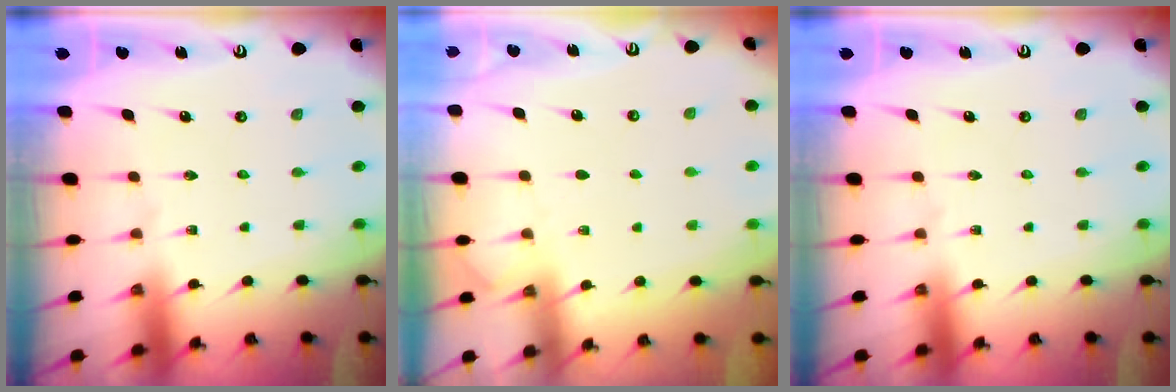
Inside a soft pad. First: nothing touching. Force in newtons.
{"total": 3.6, "press": 3.6, "slide": 0.5}
{"total": 0.0}